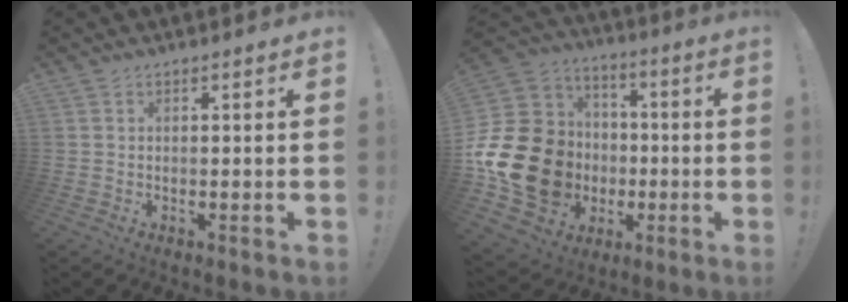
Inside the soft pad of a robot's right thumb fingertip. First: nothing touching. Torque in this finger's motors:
{"motor_torque": [2.42, 2.59, 1.34, -1.20, 0.58]}